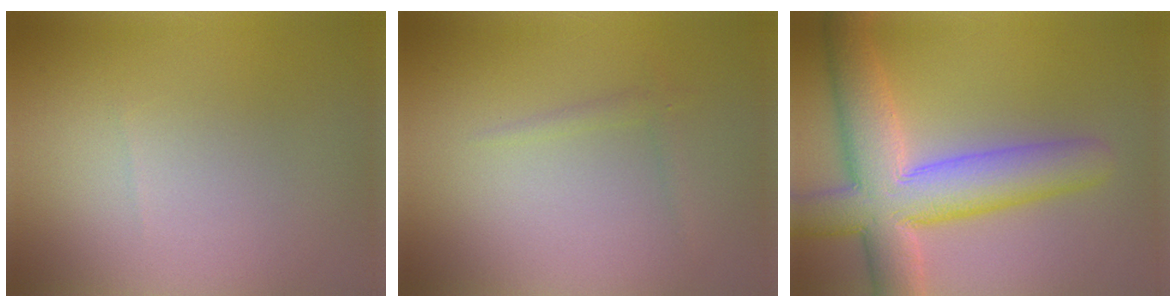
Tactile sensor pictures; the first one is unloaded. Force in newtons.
{"total": 0.8, "press": 0.8, "slide": 0.0}
{"total": 9.3, "press": 9.2, "slide": 0.5}